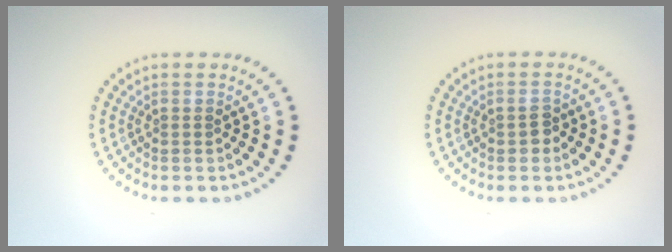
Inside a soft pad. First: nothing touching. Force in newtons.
{"total": 1.4, "press": 1.4, "slide": 0.1}